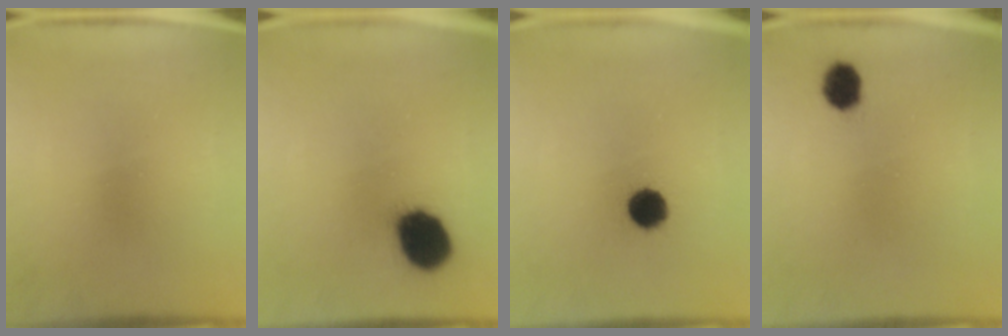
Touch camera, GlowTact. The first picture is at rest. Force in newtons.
{"total": 13.4}
{"total": 7.2}
{"total": 5.0}